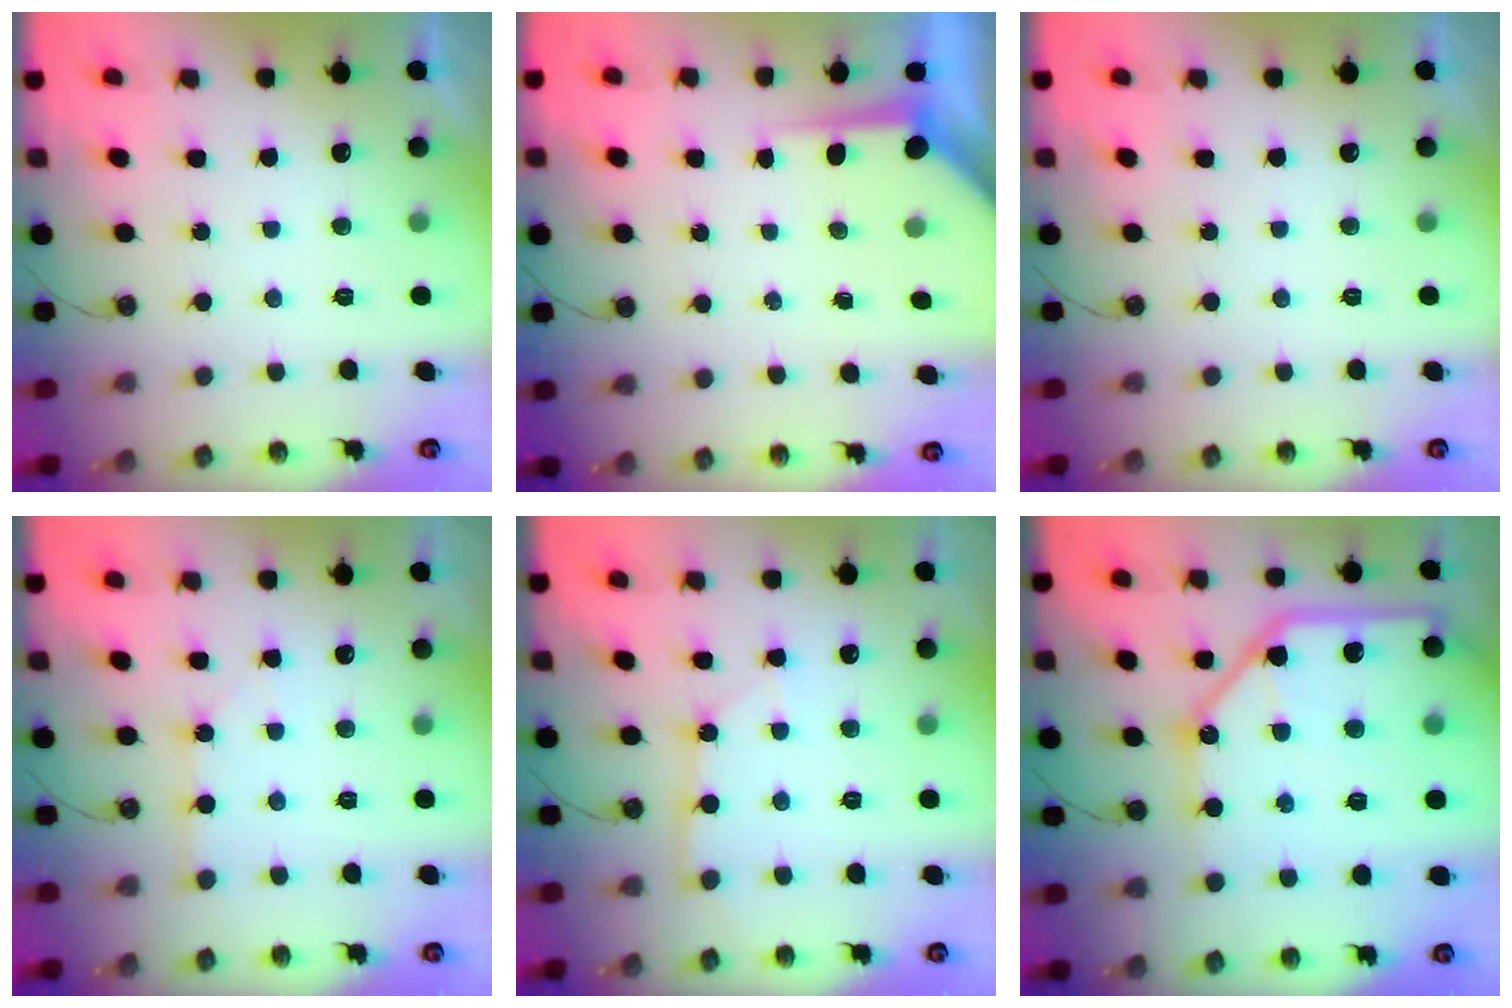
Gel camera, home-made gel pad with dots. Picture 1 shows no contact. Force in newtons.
{"total": 5.2, "press": 5.1, "slide": 0.6}
{"total": 0.0}
{"total": 1.5, "press": 1.5, "slide": 0.3}
{"total": 3.0, "press": 3.0, "slide": 0.4}
{"total": 21.5, "press": 21.3, "slide": 2.4}